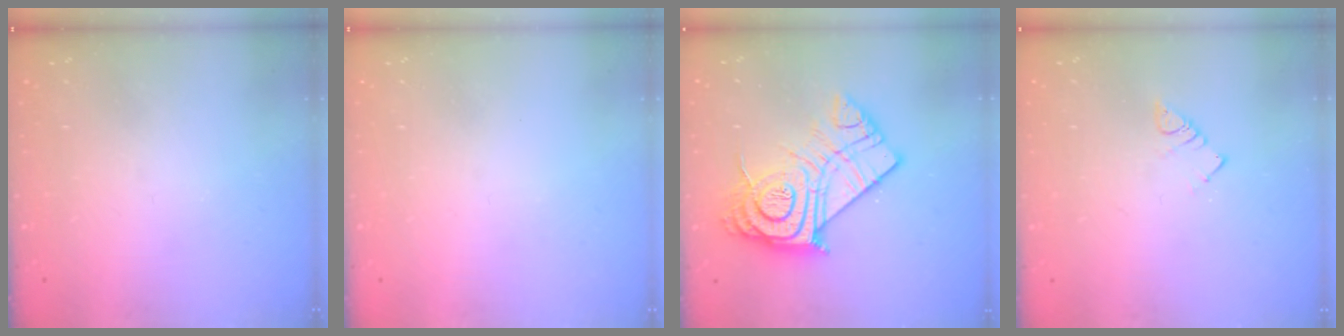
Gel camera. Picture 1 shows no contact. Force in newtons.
{"total": 0.0}
{"total": 20.8, "press": 20.7, "slide": 1.6}
{"total": 2.9, "press": 2.9, "slide": 0.5}